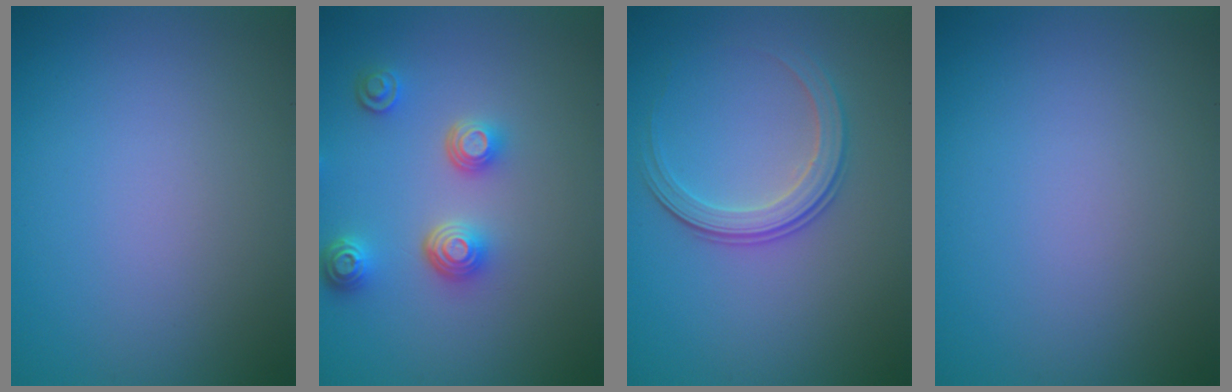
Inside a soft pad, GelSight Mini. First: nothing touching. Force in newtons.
{"total": 3.6, "press": 2.9, "slide": 2.1}
{"total": 2.9, "press": 2.7, "slide": 1.0}
{"total": 0.0}